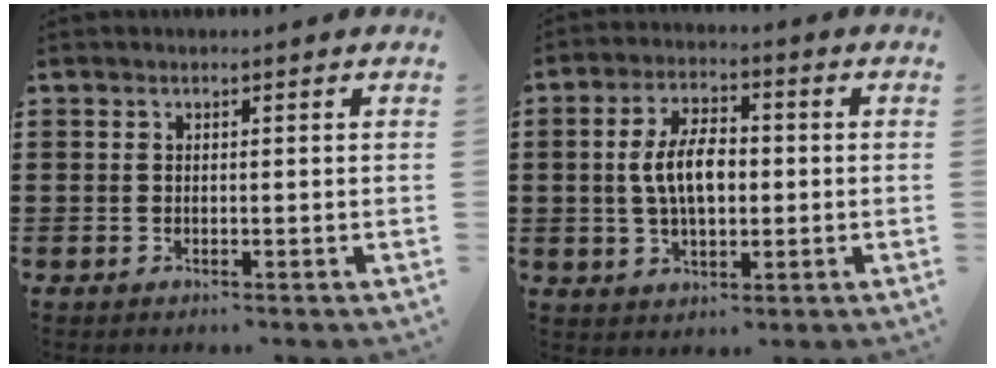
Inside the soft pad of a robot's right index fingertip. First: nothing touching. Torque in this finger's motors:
{"motor_torque": [1.52, -0.10, 0.97, 0.21]}